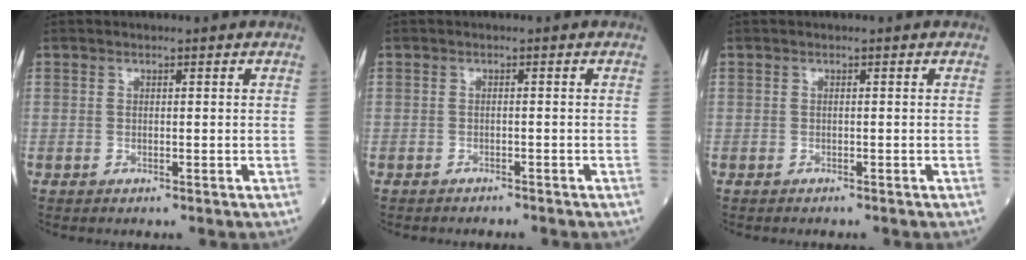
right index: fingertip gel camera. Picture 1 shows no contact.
{"total": 2.3, "force": [-2.1, 0.7, 0.5], "torque": [-0.010, -0.003, -0.026]}
{"total": 0.7, "force": [-0.7, 0.2, 0.2], "torque": [-0.006, -0.001, -0.011]}